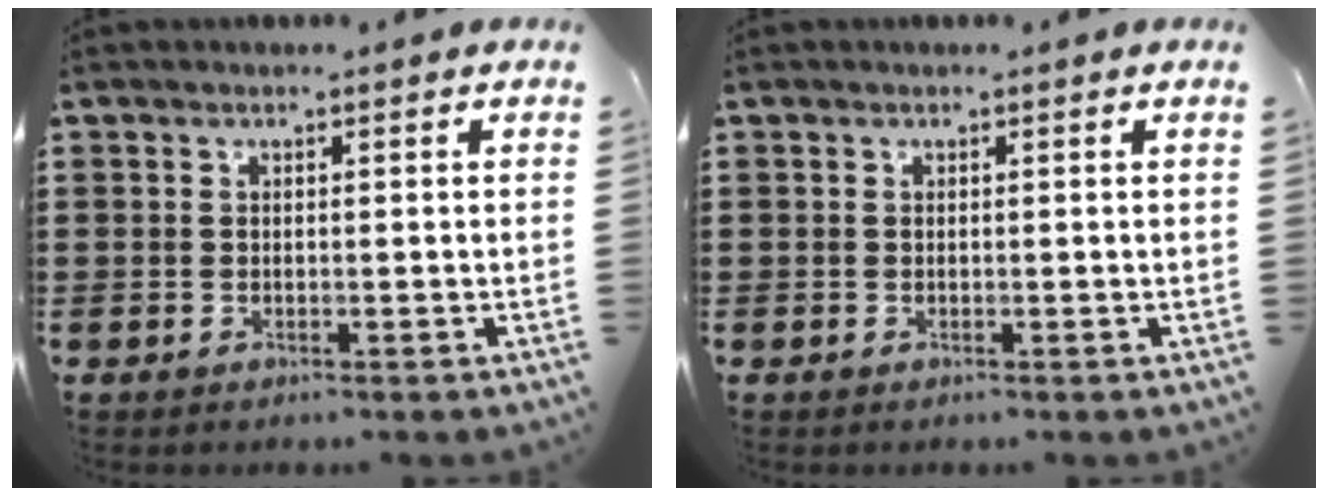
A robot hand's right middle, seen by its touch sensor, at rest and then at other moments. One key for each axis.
{"total": 0.0}